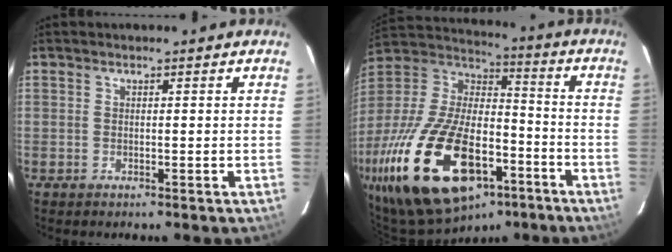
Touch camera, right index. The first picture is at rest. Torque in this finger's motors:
{"motor_torque": [2.14, 0.00, 1.05, 0.21]}